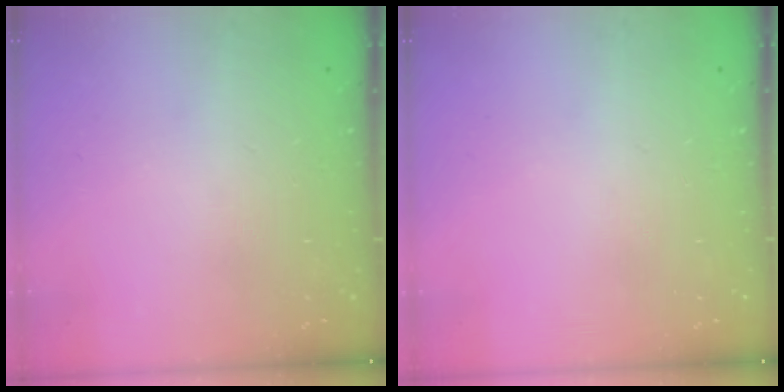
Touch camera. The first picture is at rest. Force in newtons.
{"total": 0.0}